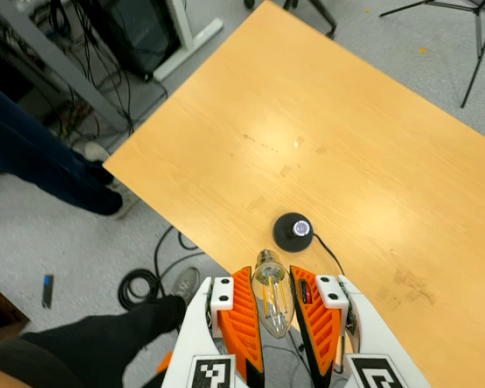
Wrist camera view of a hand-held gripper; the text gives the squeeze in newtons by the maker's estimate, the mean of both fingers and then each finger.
{"total": 13.3, "left": 13.7, "right": 12.8}